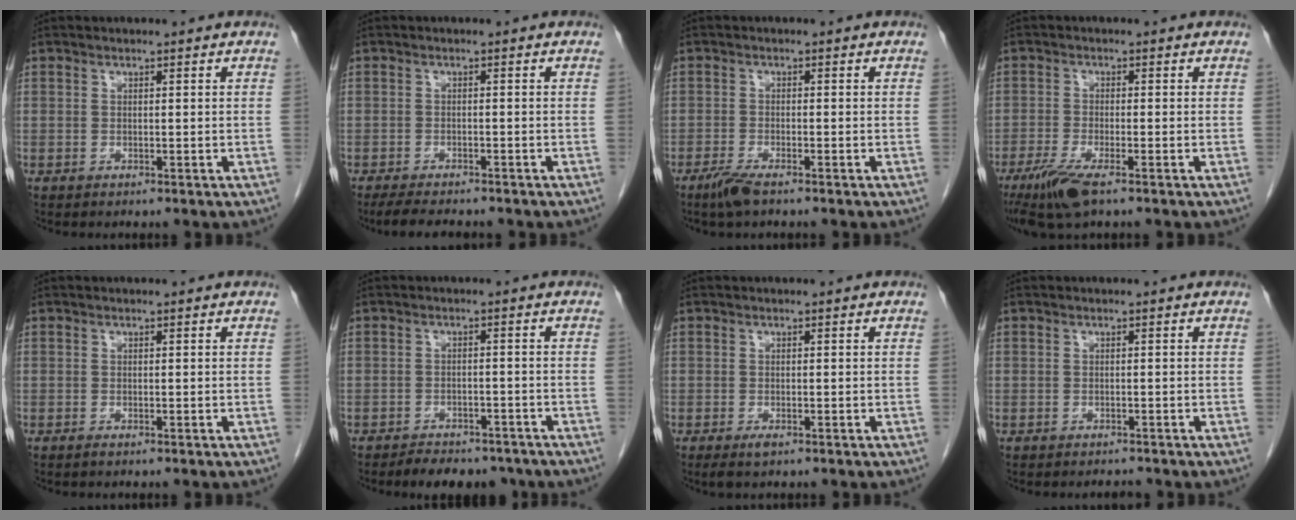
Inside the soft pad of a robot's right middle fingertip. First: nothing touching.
{"total": 6.4, "force": [-5.5, 1.3, 3.0], "torque": [-0.048, -0.012, -0.082]}
{"total": 3.1, "force": [-2.2, 0.4, 2.0], "torque": [-0.048, -0.006, -0.044]}
{"total": 6.2, "force": [-4.0, 0.9, 4.6], "torque": [-0.093, -0.017, -0.072]}
{"total": 0.0}
{"total": 7.5, "force": [-6.4, 3.1, 2.6], "torque": [-0.033, 0.001, -0.081]}
{"total": 1.4, "force": [-0.8, 0.4, 1.1], "torque": [-0.021, -0.003, -0.010]}
{"total": 0.8, "force": [-0.8, 0.1, -0.1], "torque": [-0.006, -0.006, -0.011]}